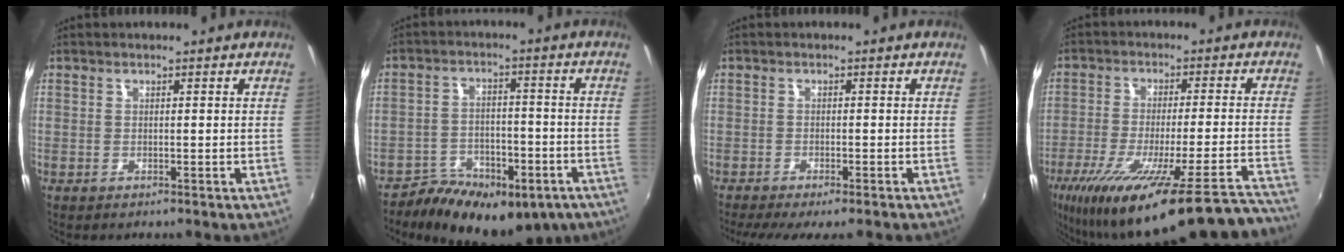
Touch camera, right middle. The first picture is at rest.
{"total": 18.5, "force": [-12.3, 9.6, 10.0], "torque": [-0.191, -0.013, -0.168]}
{"total": 7.2, "force": [-5.9, 0.9, 4.1], "torque": [-0.088, -0.030, -0.094]}
{"total": 28.5, "force": [-23.7, 1.9, 15.7], "torque": [-0.257, -0.084, -0.349]}